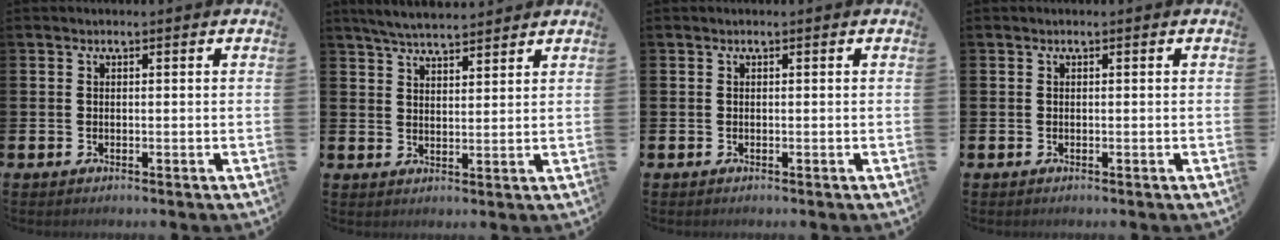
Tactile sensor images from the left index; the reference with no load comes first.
{"total": 4.7, "force": [4.6, 0.4, 0.9], "torque": [-0.029, -0.019, 0.084]}
{"total": 0.0}
{"total": 0.0}